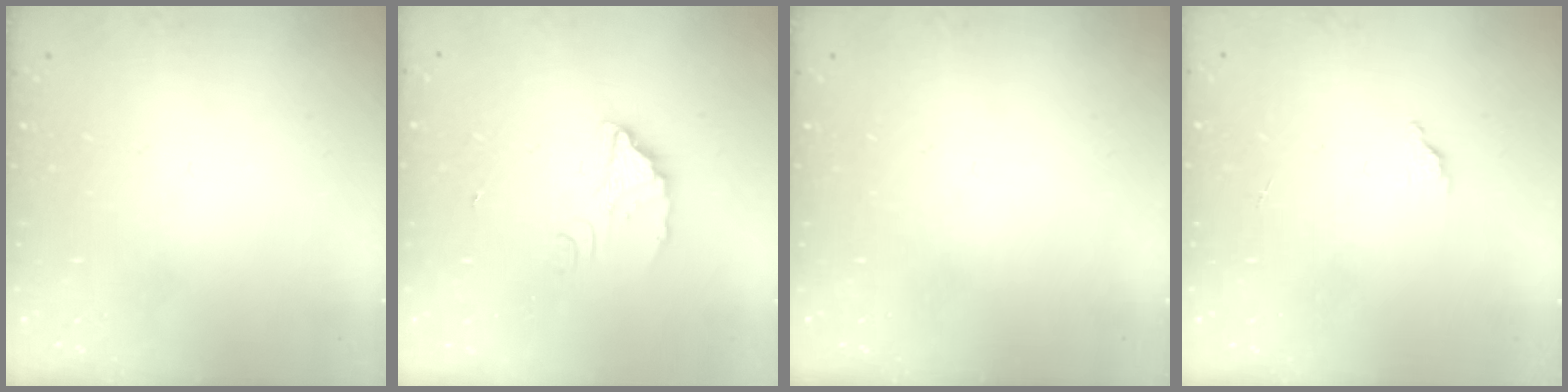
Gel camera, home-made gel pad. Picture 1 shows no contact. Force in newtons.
{"total": 2.2, "press": 2.2, "slide": 0.2}
{"total": 0.0}
{"total": 1.5, "press": 1.5, "slide": 0.1}